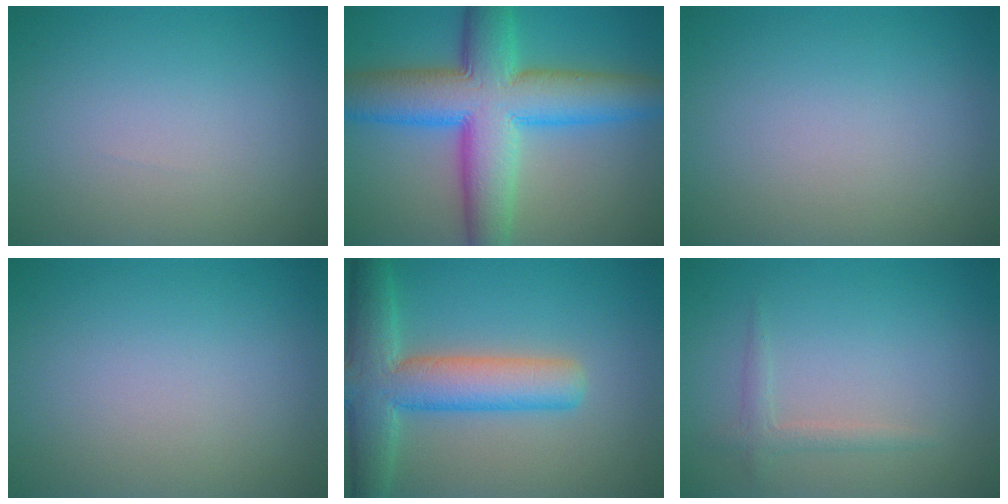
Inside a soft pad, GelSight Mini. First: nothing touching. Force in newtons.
{"total": 11.7, "press": 11.7, "slide": 0.1}
{"total": 0.0}
{"total": 0.0}
{"total": 7.6, "press": 7.6, "slide": 0.5}
{"total": 1.3, "press": 1.3, "slide": 0.0}